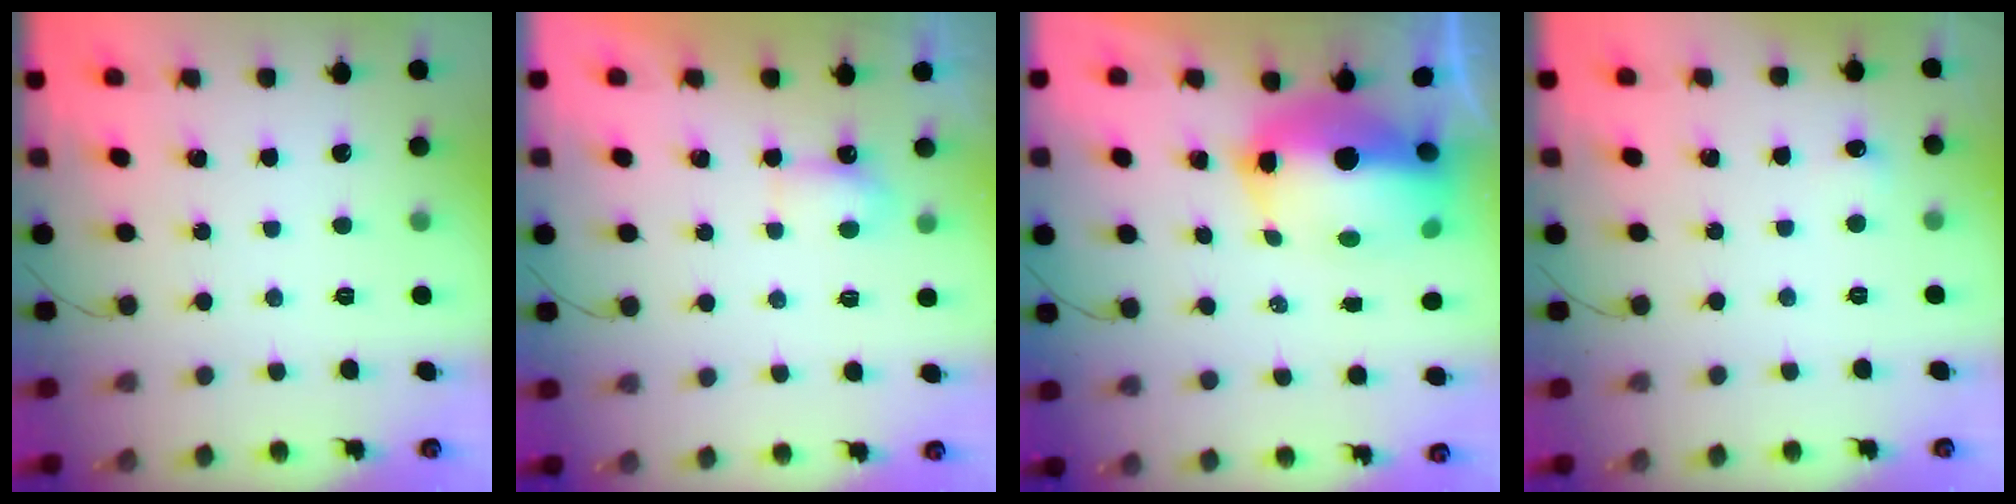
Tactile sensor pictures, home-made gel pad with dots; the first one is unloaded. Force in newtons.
{"total": 4.3, "press": 4.1, "slide": 1.2}
{"total": 14.2, "press": 14.0, "slide": 2.1}
{"total": 3.8, "press": 3.6, "slide": 1.1}